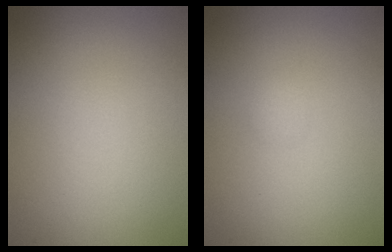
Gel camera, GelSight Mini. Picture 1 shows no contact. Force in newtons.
{"total": 0.6, "press": 0.6, "slide": 0.0}